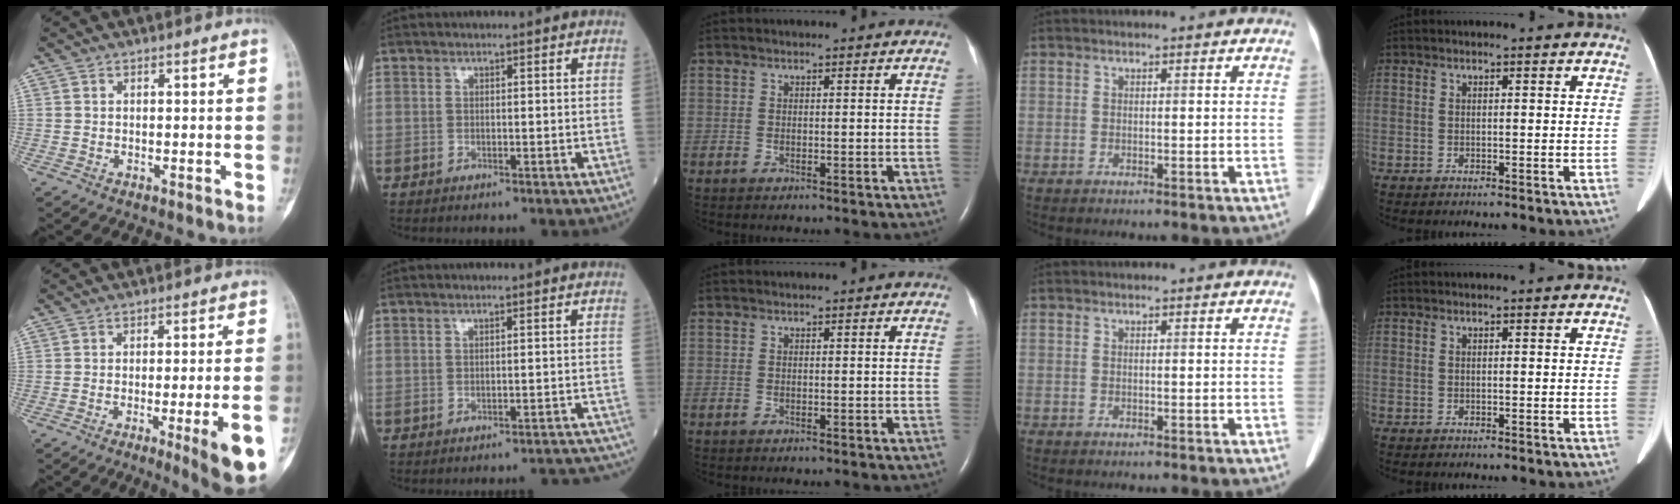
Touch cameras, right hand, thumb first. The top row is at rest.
{"thumb": {"total": 12.1, "force": [-4.9, 1.2, 10.9], "torque": [-0.129, 0.005, -0.061]}, "index": {"total": 9.7, "force": [-9.5, 1.3, 1.3], "torque": [0.005, 0.010, -0.097]}}